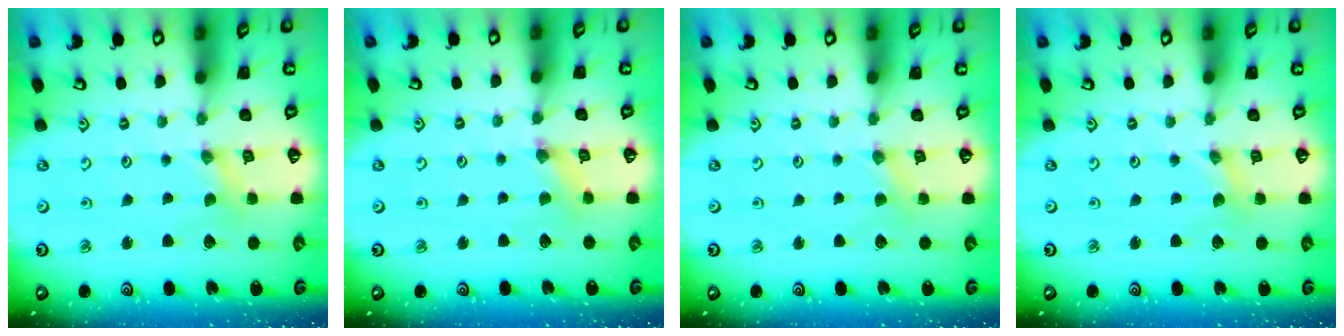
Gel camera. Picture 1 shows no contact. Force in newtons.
{"total": 1.5, "press": 1.5, "slide": 0.2}
{"total": 2.8, "press": 2.7, "slide": 0.5}
{"total": 0.0}